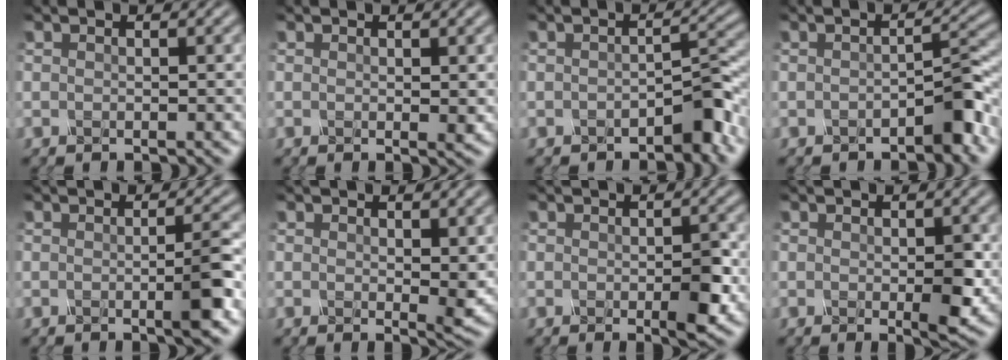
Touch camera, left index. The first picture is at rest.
{"total": 0.8, "force": [0.0, 0.1, 0.8], "torque": [-0.023, -0.002, 0.007]}
{"total": 2.6, "force": [-2.2, 0.3, 1.5], "torque": [-0.029, 0.008, -0.033]}
{"total": 2.5, "force": [-2.0, 0.2, 1.6], "torque": [-0.031, 0.009, -0.030]}
{"total": 3.2, "force": [-1.1, 0.3, 3.0], "torque": [-0.054, -0.002, -0.018]}
{"total": 2.2, "force": [0.0, 0.4, 2.2], "torque": [-0.046, -0.006, 0.007]}
{"total": 2.7, "force": [-1.2, 0.5, 2.3], "torque": [-0.056, -0.005, -0.013]}
{"total": 2.4, "force": [-0.7, 0.5, 2.3], "torque": [-0.052, -0.004, -0.005]}